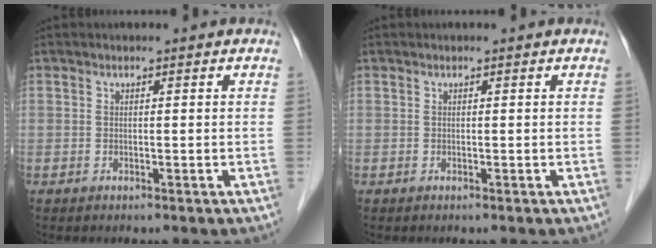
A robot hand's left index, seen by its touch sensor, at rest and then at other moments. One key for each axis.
{"total": 0.0}